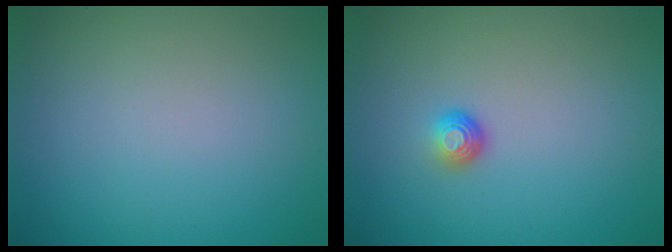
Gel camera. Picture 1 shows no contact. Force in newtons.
{"total": 1.5, "press": 1.0, "slide": 1.1}